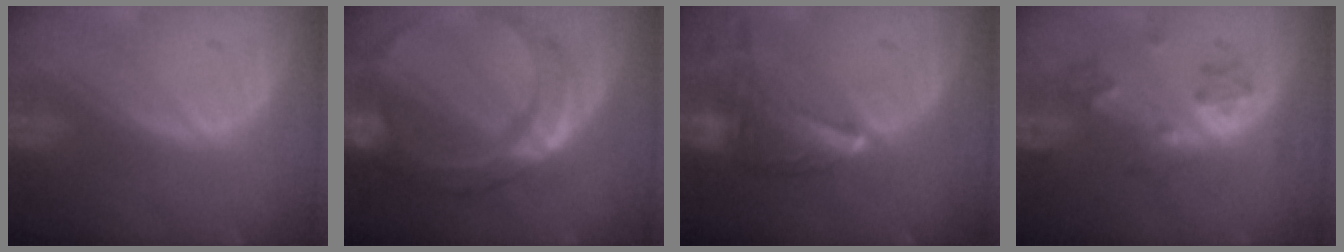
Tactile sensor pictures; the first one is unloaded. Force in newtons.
{"total": 11.0, "press": 10.9, "slide": 1.1}
{"total": 9.3, "press": 8.3, "slide": 4.2}
{"total": 5.4, "press": 5.1, "slide": 1.5}